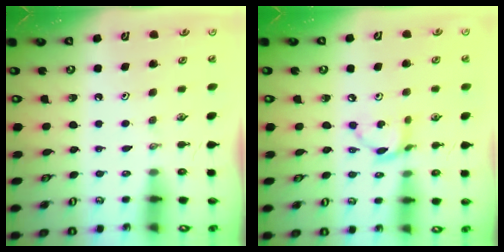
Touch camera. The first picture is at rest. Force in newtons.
{"total": 6.2, "press": 6.2, "slide": 0.3}